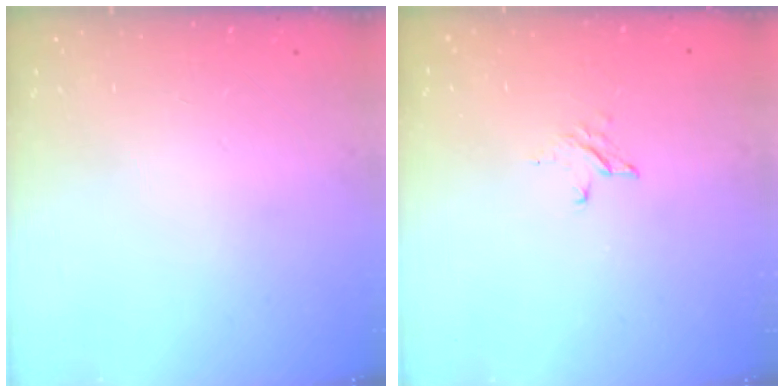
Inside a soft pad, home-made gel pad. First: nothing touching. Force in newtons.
{"total": 2.6, "press": 2.6, "slide": 0.3}